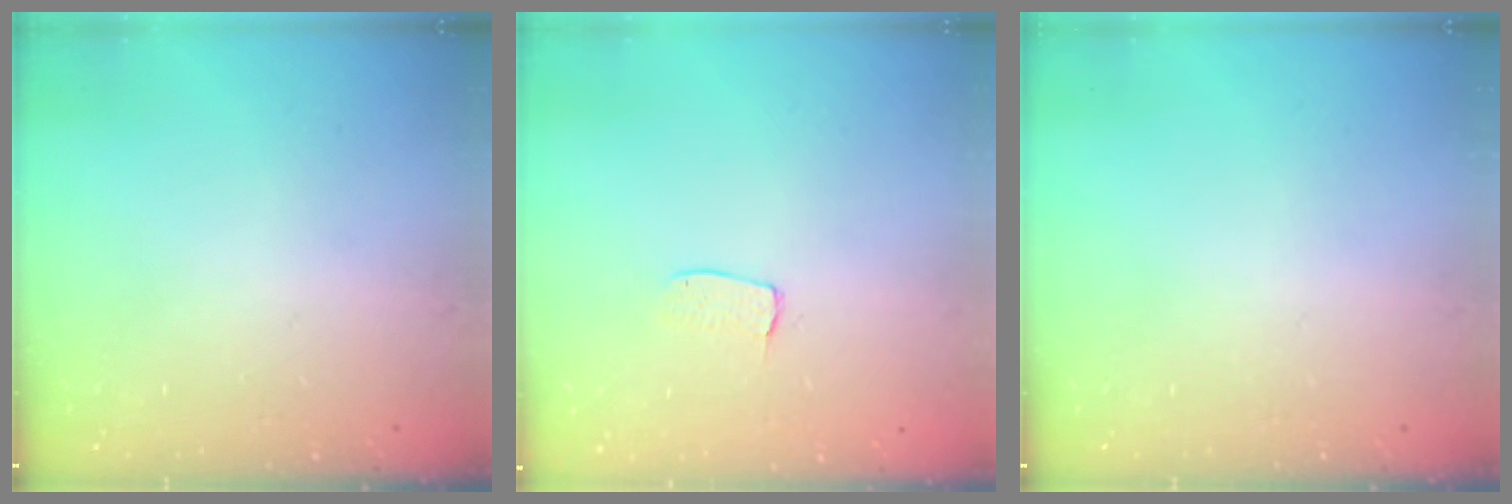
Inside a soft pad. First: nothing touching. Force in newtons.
{"total": 4.6, "press": 4.6, "slide": 0.3}
{"total": 0.0}